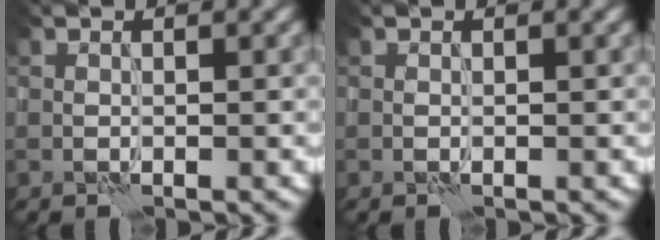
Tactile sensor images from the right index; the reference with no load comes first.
{"total": 0.0}